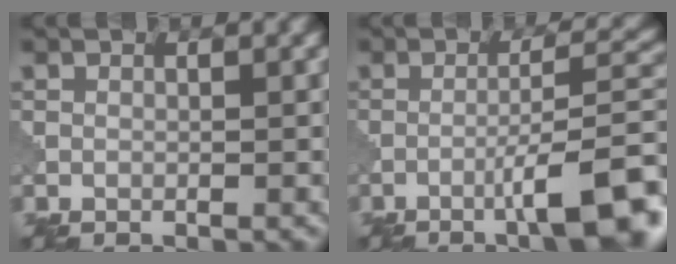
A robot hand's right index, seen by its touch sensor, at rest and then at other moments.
{"total": 8.3, "force": [-4.1, 1.1, 7.1], "torque": [-0.097, 0.018, -0.070]}